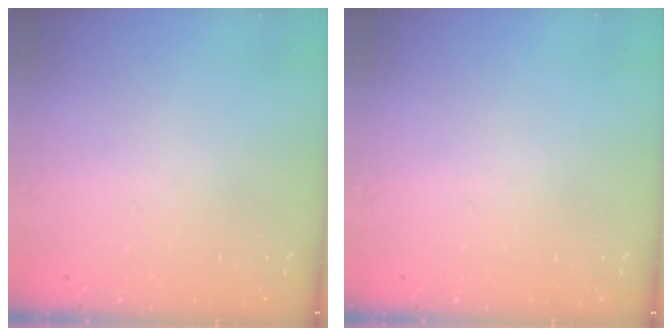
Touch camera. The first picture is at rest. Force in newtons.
{"total": 0.0}